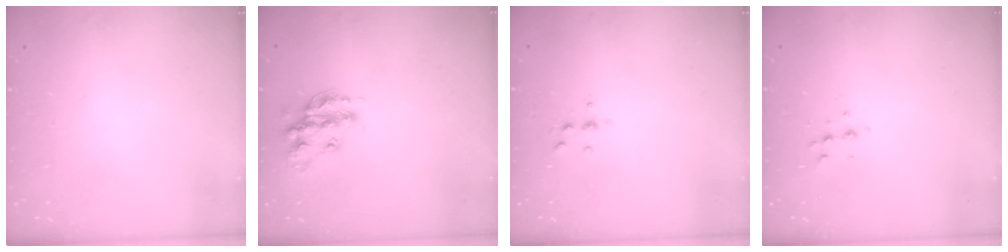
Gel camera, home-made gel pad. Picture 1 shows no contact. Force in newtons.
{"total": 14.9, "press": 14.9, "slide": 0.9}
{"total": 4.2, "press": 4.1, "slide": 0.5}
{"total": 4.7, "press": 4.6, "slide": 0.9}